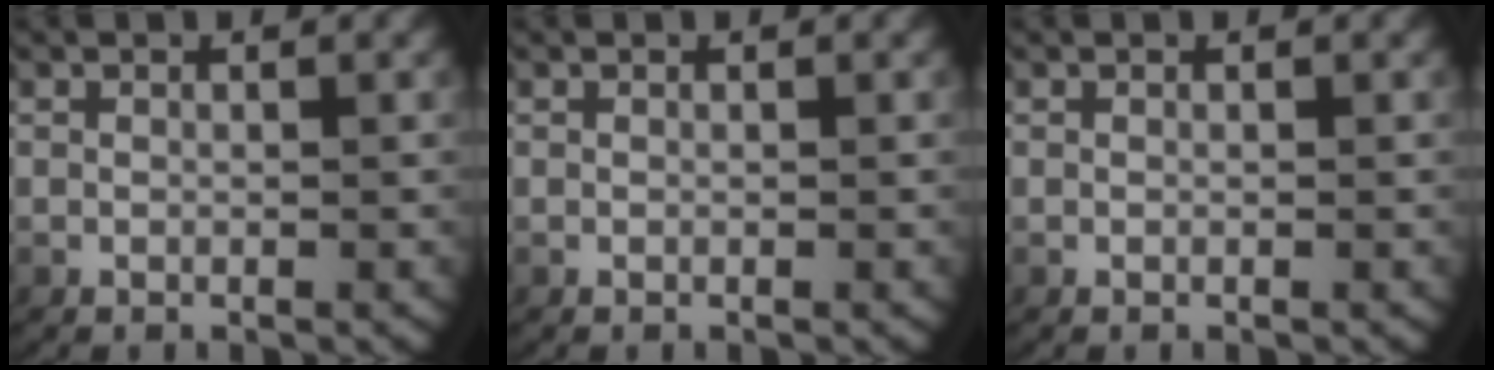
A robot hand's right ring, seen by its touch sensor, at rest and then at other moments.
{"total": 0.0}
{"total": 0.0}